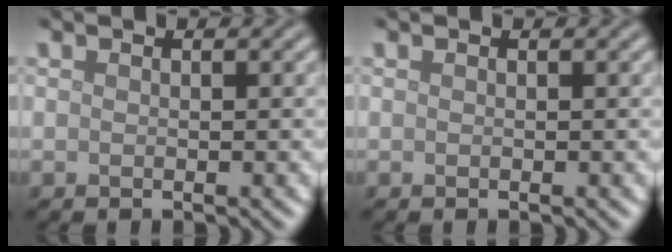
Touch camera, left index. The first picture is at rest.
{"total": 0.0}